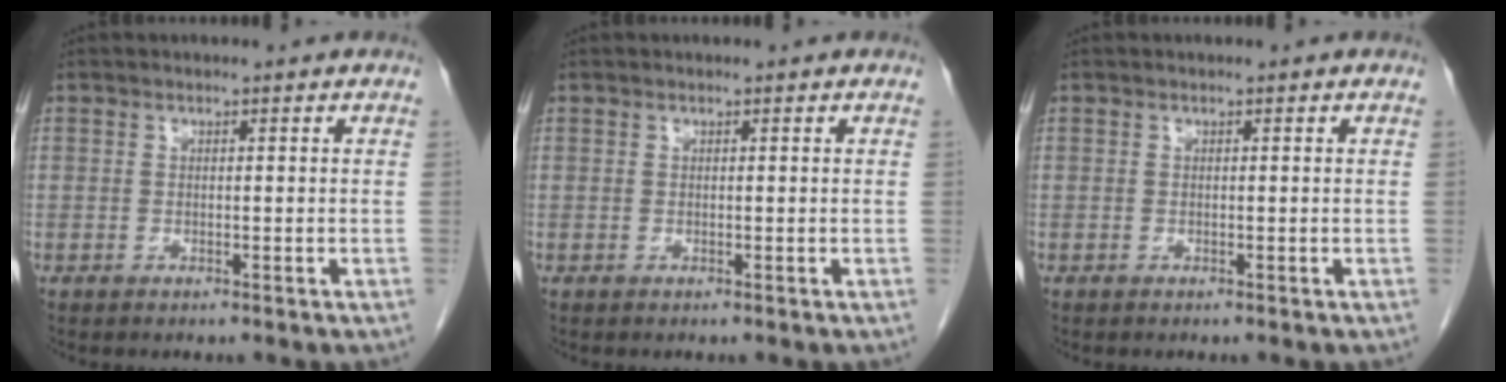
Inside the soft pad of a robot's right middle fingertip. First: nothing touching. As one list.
[{"total": 0.0}, {"total": 0.0}]